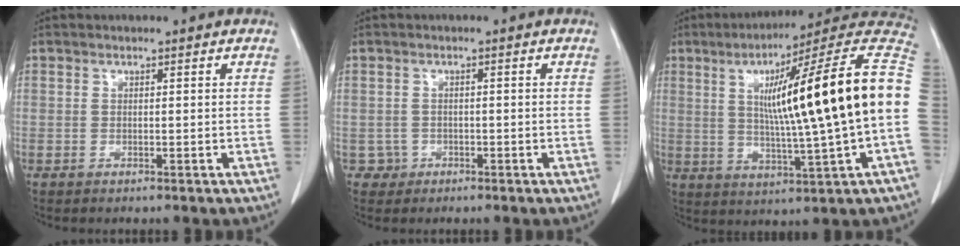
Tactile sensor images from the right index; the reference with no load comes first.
{"total": 2.1, "force": [-0.8, 1.9, -0.4], "torque": [0.015, 0.012, -0.015]}
{"total": 25.0, "force": [2.1, 0.7, 24.9], "torque": [-0.308, 0.042, 0.026]}